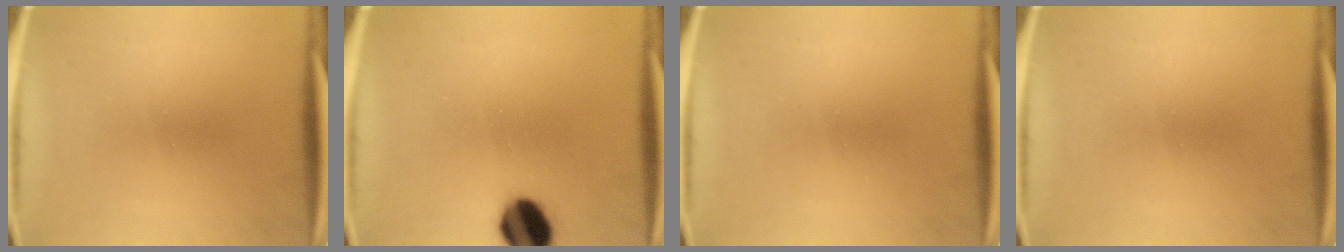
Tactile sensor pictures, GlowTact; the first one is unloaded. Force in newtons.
{"total": 10.1}
{"total": 0.0}
{"total": 0.0}